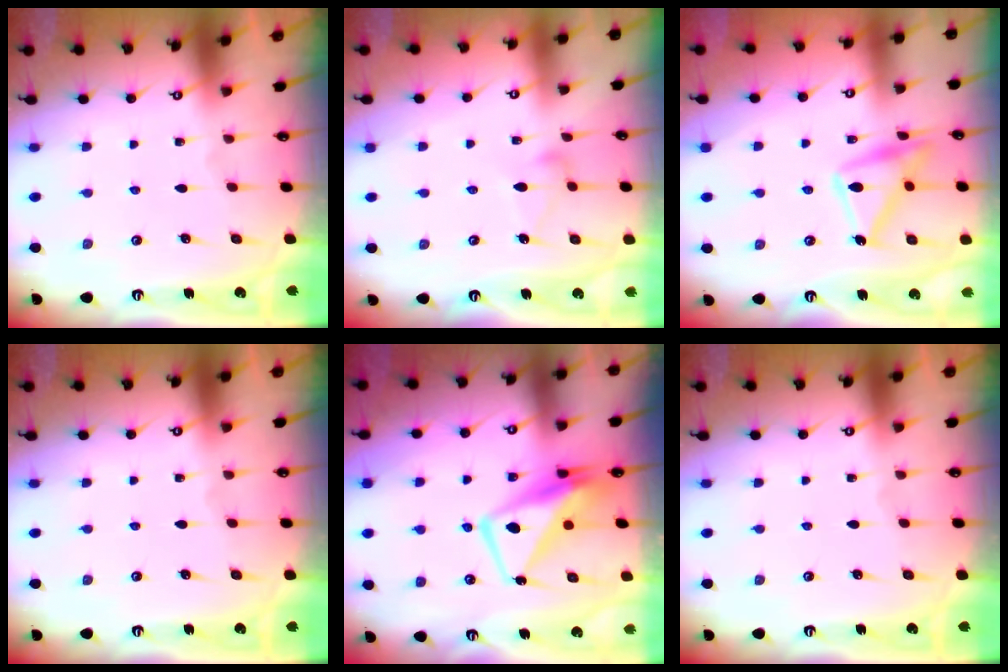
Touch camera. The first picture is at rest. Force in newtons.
{"total": 5.6, "press": 5.6, "slide": 0.3}
{"total": 15.2, "press": 15.2, "slide": 0.9}
{"total": 0.0}
{"total": 9.3, "press": 9.2, "slide": 1.5}
{"total": 0.0}